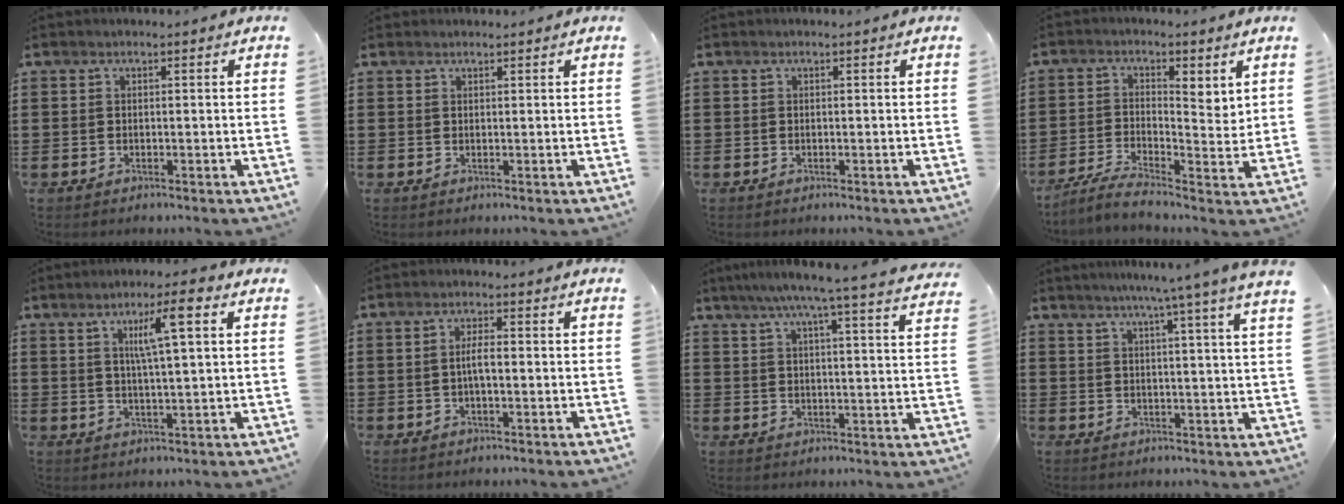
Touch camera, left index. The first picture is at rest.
{"total": 0.7, "force": [0.7, 0.2, 0.0], "torque": [-0.003, 0.001, 0.013]}
{"total": 0.0}
{"total": 2.9, "force": [0.7, 1.0, 2.6], "torque": [-0.051, -0.011, 0.004]}
{"total": 7.1, "force": [2.9, 0.5, 6.5], "torque": [-0.125, 0.002, 0.043]}
{"total": 3.0, "force": [-0.3, 0.7, 2.9], "torque": [-0.051, 0.002, -0.006]}
{"total": 6.5, "force": [5.5, -0.8, 3.3], "torque": [-0.082, -0.029, 0.092]}
{"total": 5.8, "force": [4.4, -1.6, 3.4], "torque": [-0.077, -0.019, 0.070]}